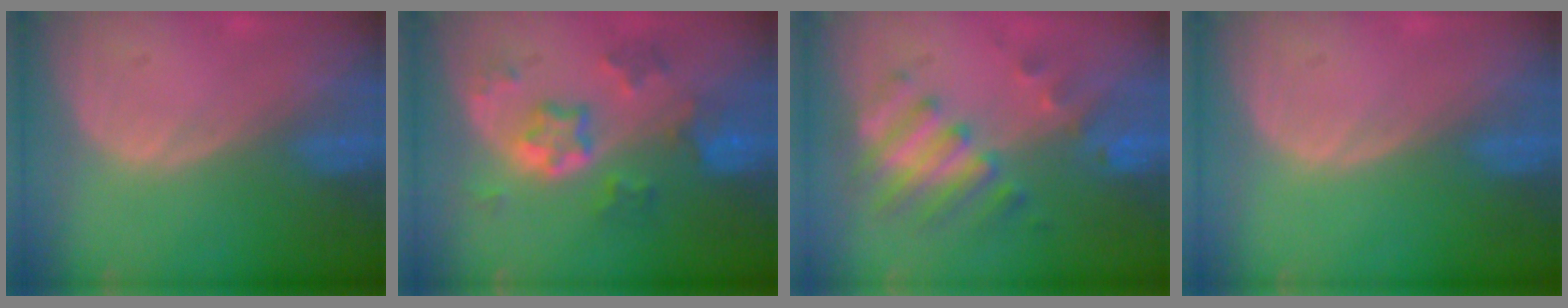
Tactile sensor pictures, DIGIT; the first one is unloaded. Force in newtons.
{"total": 7.5, "press": 6.6, "slide": 3.6}
{"total": 8.3, "press": 7.2, "slide": 4.1}
{"total": 0.0}